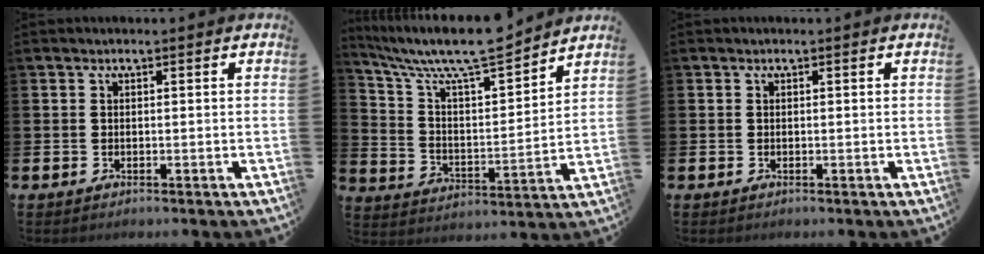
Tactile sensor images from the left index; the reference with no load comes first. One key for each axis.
{"total": 11.0, "fx": 10.0, "fy": 1.5, "fz": 4.4, "tx": -0.110, "ty": -0.068, "tz": 0.170}
{"total": 0.0}